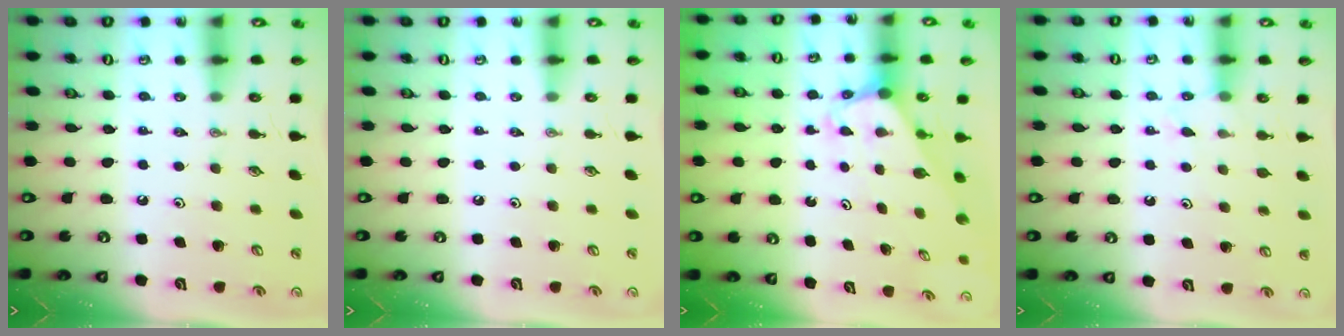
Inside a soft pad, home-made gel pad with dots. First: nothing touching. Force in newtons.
{"total": 0.0}
{"total": 2.0, "press": 2.0, "slide": 0.1}
{"total": 5.9, "press": 5.8, "slide": 0.7}